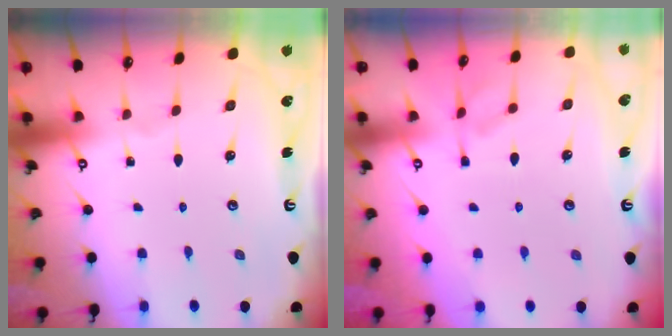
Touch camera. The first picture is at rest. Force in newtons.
{"total": 5.0, "press": 4.8, "slide": 1.3}